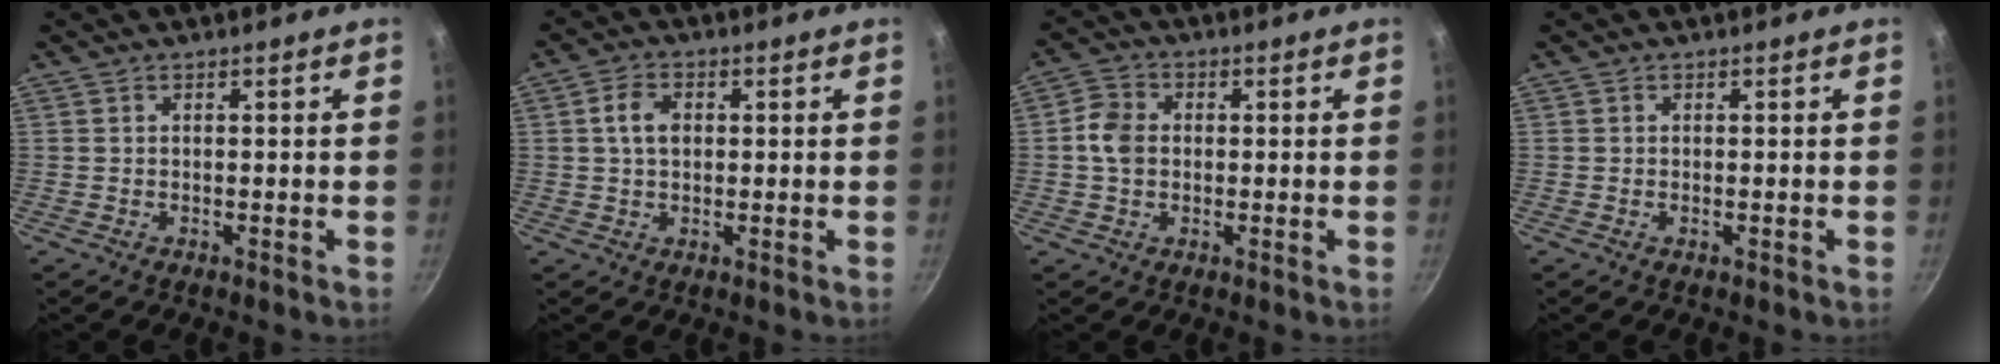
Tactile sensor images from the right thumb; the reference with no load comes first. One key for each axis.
{"total": 4.8, "fx": 0.7, "fy": 3.3, "fz": 3.3, "tx": -0.052, "ty": 0.007, "tz": 0.007}
{"total": 5.5, "fx": -0.1, "fy": 4.4, "fz": 3.3, "tx": -0.054, "ty": 0.010, "tz": -0.012}
{"total": 0.6, "fx": -0.2, "fy": 0.3, "fz": 0.5, "tx": -0.009, "ty": 0.002, "tz": -0.003}